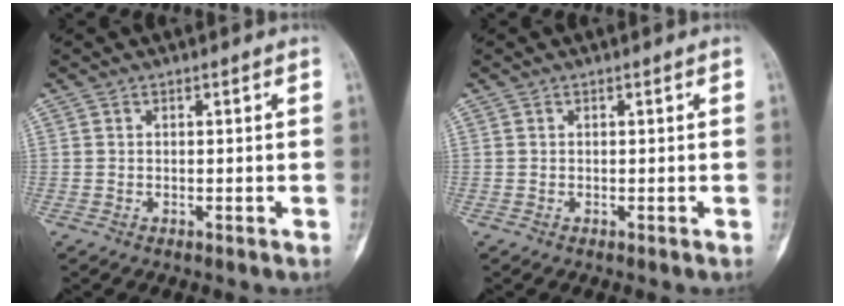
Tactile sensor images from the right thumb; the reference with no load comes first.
{"total": 0.0}